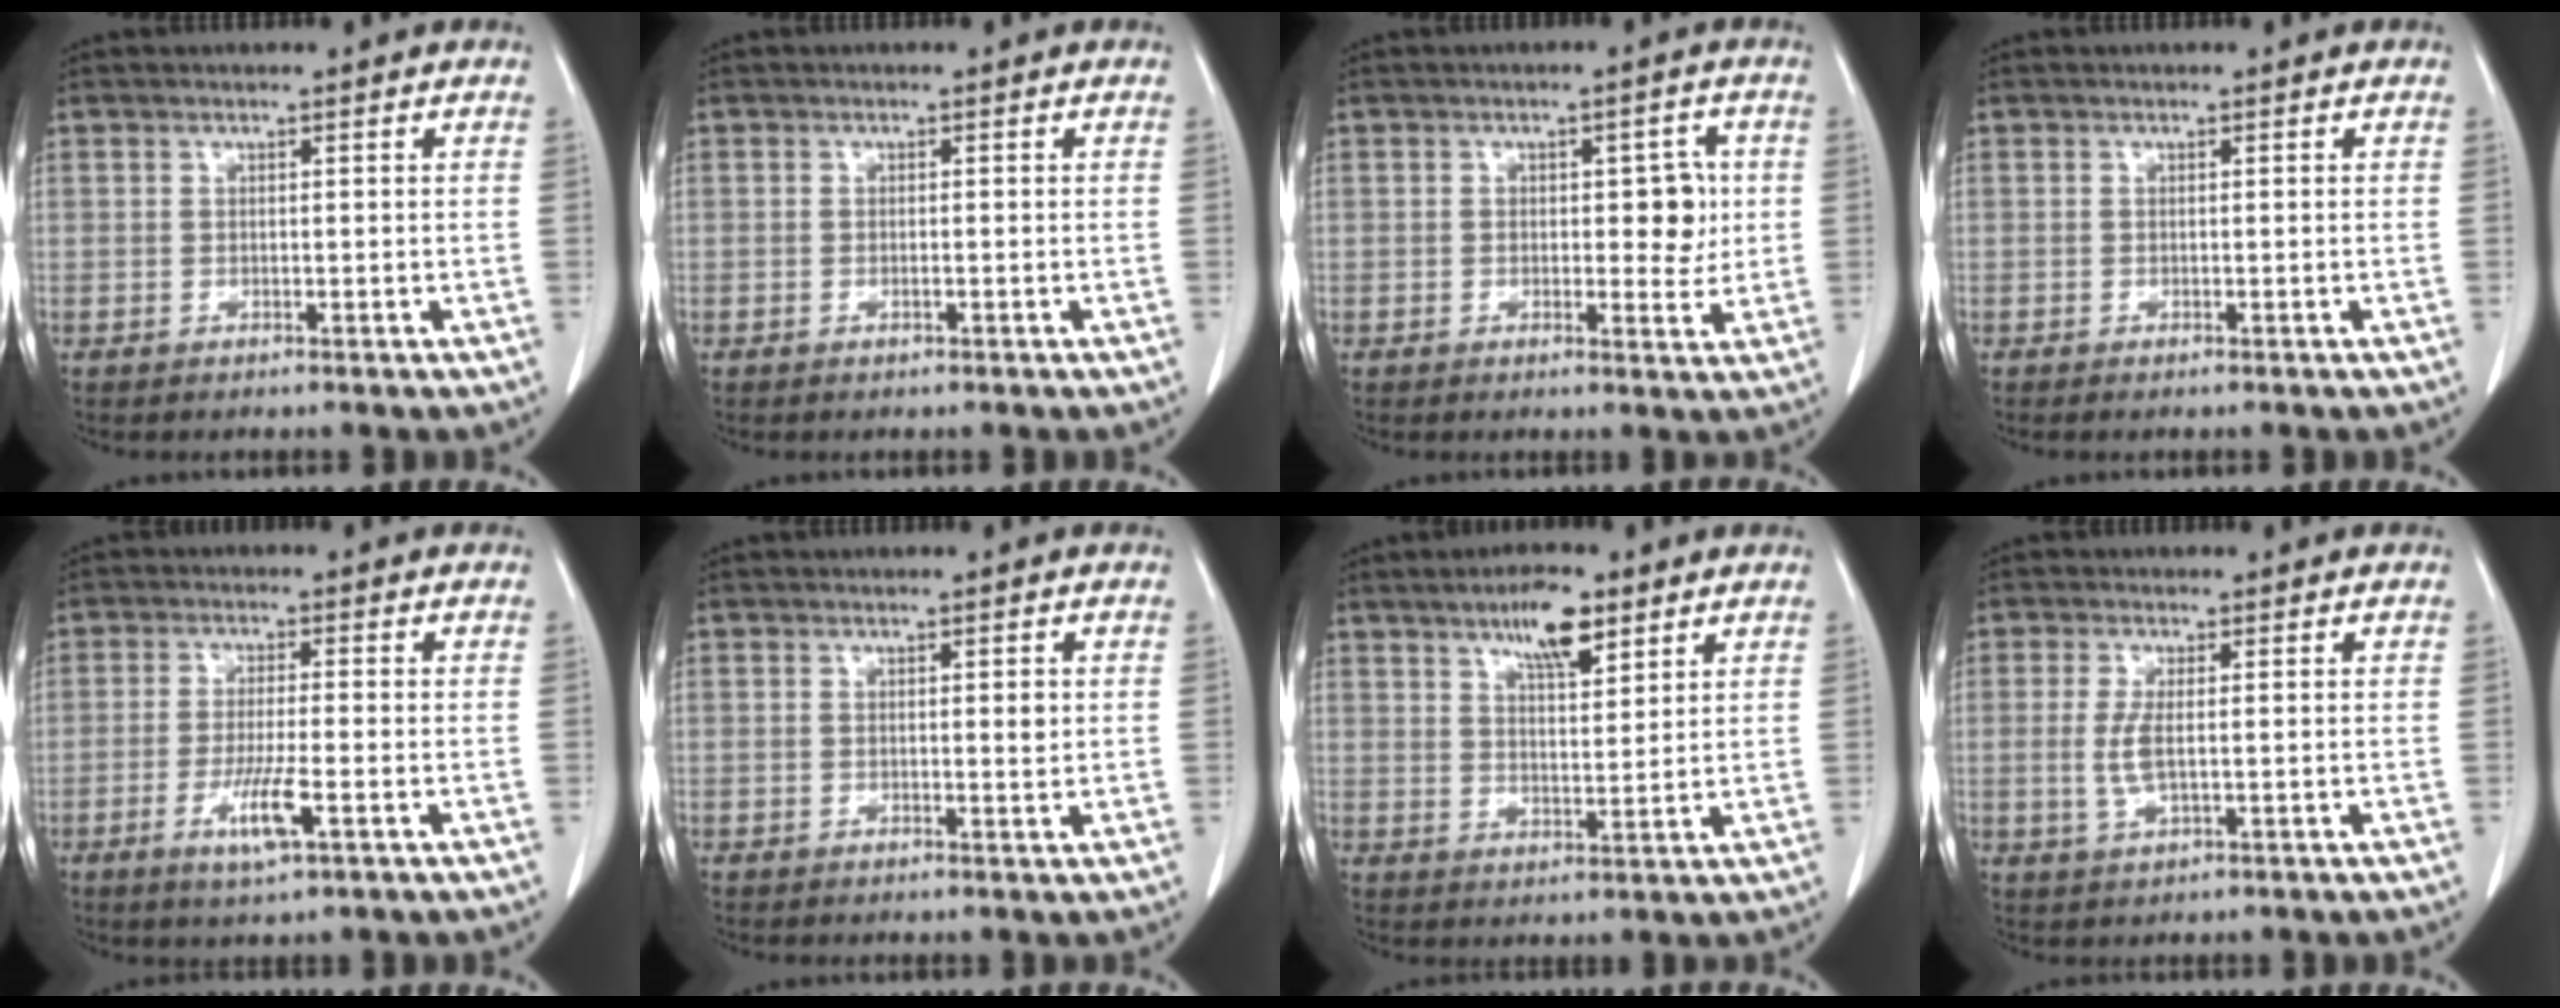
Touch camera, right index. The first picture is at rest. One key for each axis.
{"total": 0.7, "fx": -0.3, "fy": 0.2, "fz": 0.6, "tx": -0.012, "ty": -0.001, "tz": -0.003}
{"total": 5.3, "fx": 0.5, "fy": 2.6, "fz": 4.5, "tx": -0.050, "ty": 0.009, "tz": 0.008}
{"total": 0.5, "fx": -0.3, "fy": -0.1, "fz": 0.4, "tx": -0.012, "ty": -0.002, "tz": -0.005}
{"total": 6.1, "fx": -2.4, "fy": 0.4, "fz": 5.6, "tx": -0.109, "ty": -0.012, "tz": -0.043}
{"total": 4.8, "fx": 0.5, "fy": 2.6, "fz": 4.0, "tx": -0.044, "ty": 0.006, "tz": 0.010}
{"total": 7.2, "fx": 4.6, "fy": 2.0, "fz": 5.2, "tx": -0.091, "ty": 0.003, "tz": 0.078}
{"total": 3.7, "fx": -0.2, "fy": 0.9, "fz": 3.5, "tx": -0.083, "ty": -0.007, "tz": -0.003}